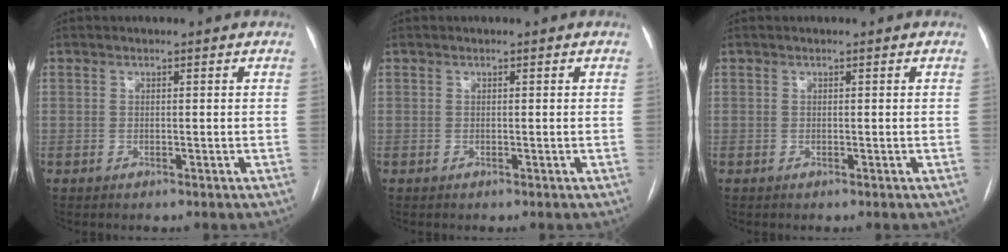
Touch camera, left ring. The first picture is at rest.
{"total": 0.0}
{"total": 0.0}